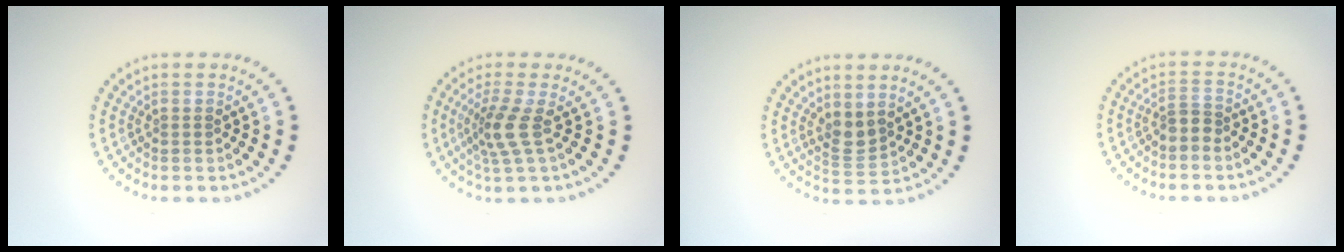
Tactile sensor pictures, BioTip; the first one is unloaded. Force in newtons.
{"total": 2.9, "press": 2.1, "slide": 2.0}
{"total": 2.1, "press": 1.7, "slide": 1.2}
{"total": 1.7, "press": 1.2, "slide": 1.2}